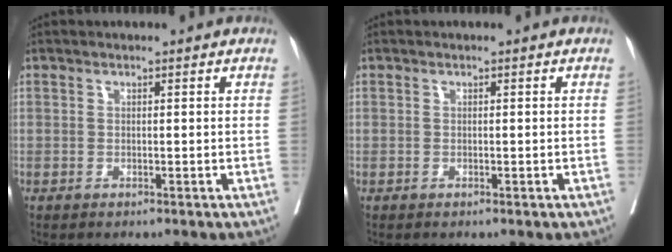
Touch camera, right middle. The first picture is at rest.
{"total": 0.0}